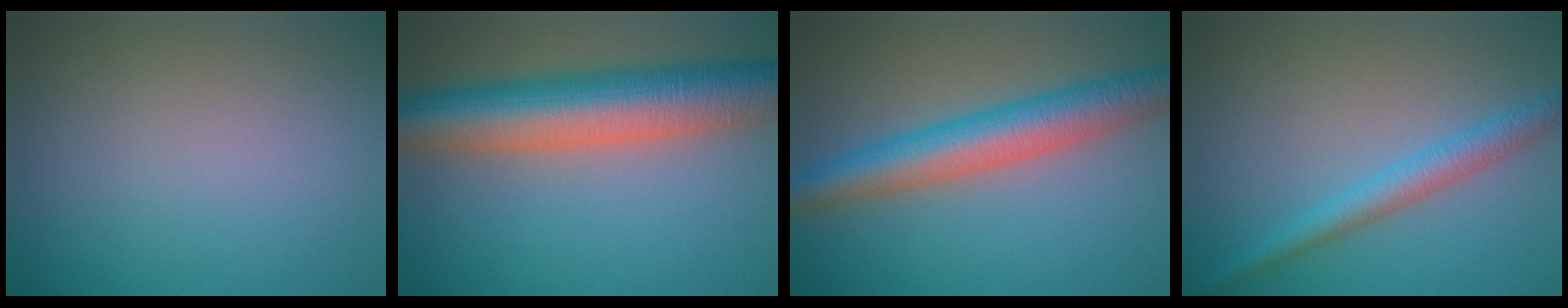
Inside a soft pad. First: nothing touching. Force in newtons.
{"total": 10.8, "press": 10.7, "slide": 0.5}
{"total": 6.9, "press": 6.9, "slide": 0.4}
{"total": 3.0, "press": 3.0, "slide": 0.1}